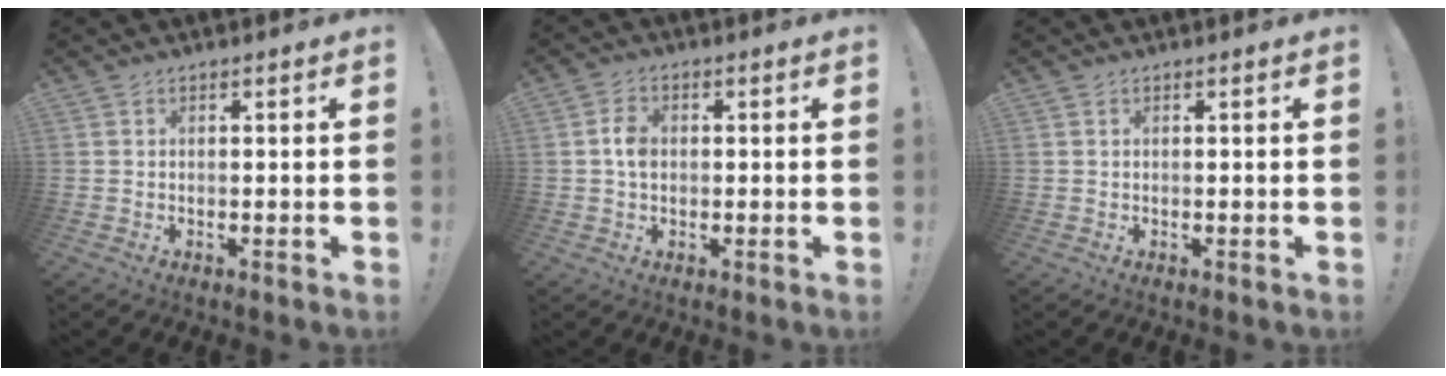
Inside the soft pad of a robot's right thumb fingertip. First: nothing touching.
{"total": 4.7, "force": [0.1, 3.4, 3.3], "torque": [-0.049, 0.009, 0.002]}
{"total": 0.0}